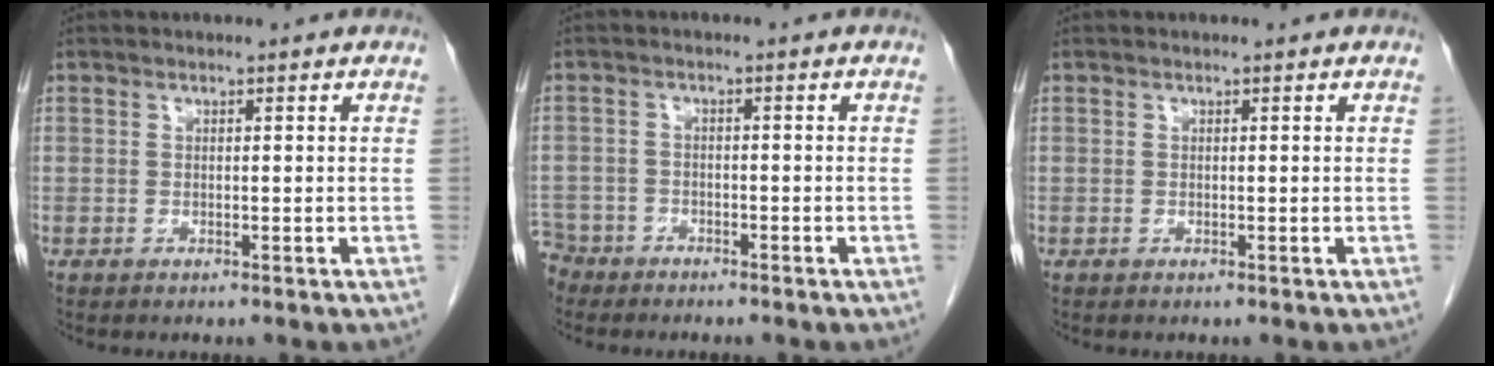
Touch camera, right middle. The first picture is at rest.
{"total": 4.9, "force": [-4.2, 2.5, -0.3], "torque": [0.001, -0.001, -0.084]}
{"total": 0.0}